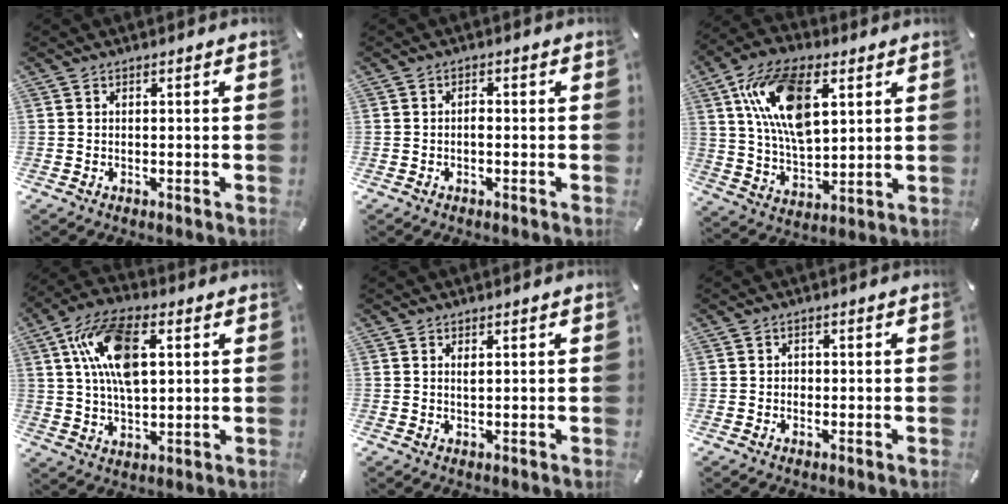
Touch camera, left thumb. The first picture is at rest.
{"total": 1.3, "force": [-0.4, 0.7, 1.1], "torque": [-0.022, 0.002, -0.008]}
{"total": 17.3, "force": [6.6, 9.7, 12.6], "torque": [-0.264, -0.007, 0.118]}
{"total": 14.2, "force": [4.3, 7.8, 11.0], "torque": [-0.225, 0.003, 0.073]}
{"total": 1.1, "force": [0.5, 0.3, 0.9], "torque": [-0.020, -0.001, 0.008]}
{"total": 0.8, "force": [-0.3, 0.7, 0.2], "torque": [-0.003, 0.006, -0.008]}